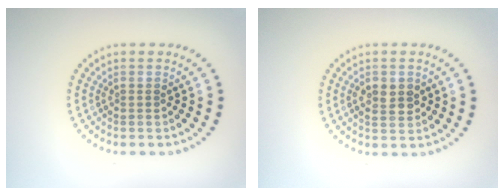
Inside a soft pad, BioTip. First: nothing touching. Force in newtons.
{"total": 2.3, "press": 2.3, "slide": 0.1}